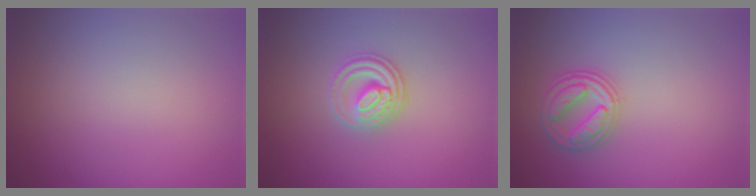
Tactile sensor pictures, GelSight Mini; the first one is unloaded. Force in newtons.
{"total": 3.0, "press": 2.8, "slide": 0.9}
{"total": 2.9, "press": 2.9, "slide": 0.4}